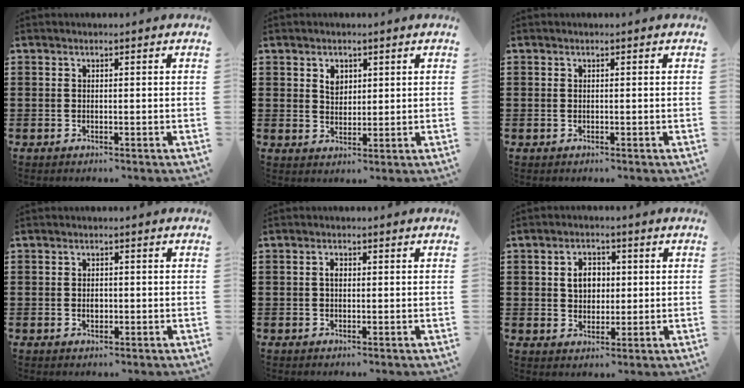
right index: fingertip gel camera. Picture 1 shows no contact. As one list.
[{"total": 2.7, "force": [1.3, 1.9, 1.3], "torque": [-0.023, 0.004, 0.022]}, {"total": 0.0}, {"total": 1.5, "force": [-0.2, 0.9, 1.2], "torque": [-0.025, 0.003, -0.003]}, {"total": 1.3, "force": [0.1, 0.7, 1.1], "torque": [-0.022, 0.005, 0.001]}, {"total": 4.3, "force": [0.5, 3.3, 2.6], "torque": [-0.053, 0.011, 0.004]}]